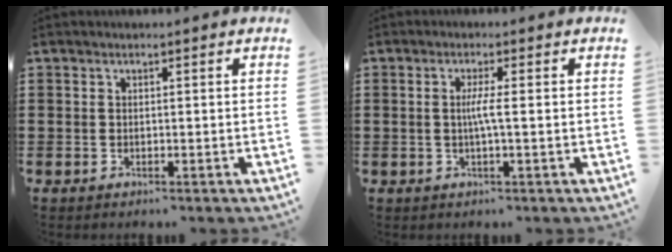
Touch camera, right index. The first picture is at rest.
{"total": 2.9, "force": [-0.1, -0.1, 2.9], "torque": [-0.055, -0.006, -0.004]}